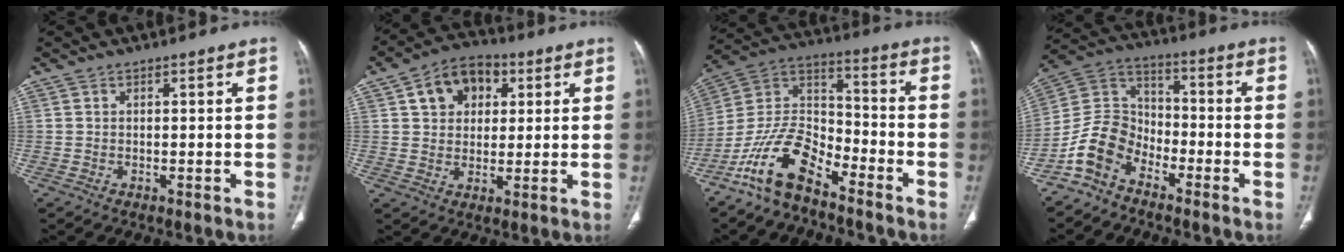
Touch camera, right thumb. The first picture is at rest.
{"total": 10.4, "force": [3.7, 7.7, 5.9], "torque": [-0.063, 0.001, 0.052]}
{"total": 13.1, "force": [-9.3, 5.5, 7.4], "torque": [-0.134, 0.078, -0.187]}
{"total": 9.7, "force": [-6.4, 6.2, 3.8], "torque": [-0.067, 0.064, -0.142]}